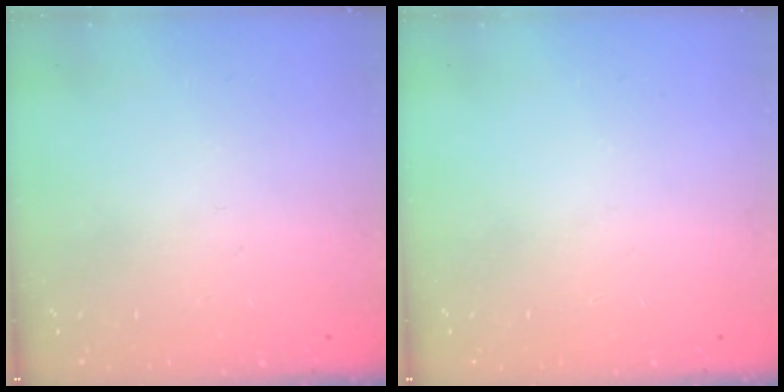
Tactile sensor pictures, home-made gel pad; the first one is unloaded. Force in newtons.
{"total": 0.0}